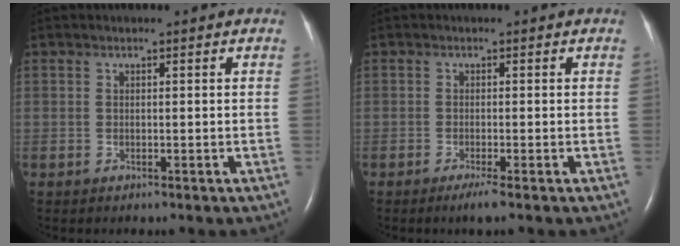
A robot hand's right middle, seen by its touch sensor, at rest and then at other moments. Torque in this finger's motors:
{"motor_torque": [0.26, -0.12, -0.03, 0.00]}